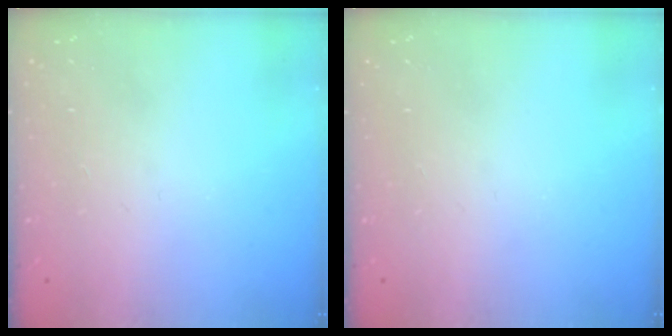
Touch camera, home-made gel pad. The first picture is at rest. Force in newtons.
{"total": 0.0}